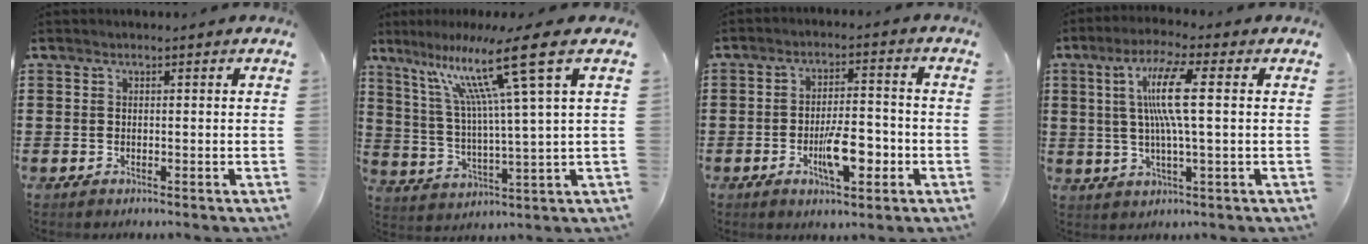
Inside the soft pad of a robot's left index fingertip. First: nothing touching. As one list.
[{"total": 14.6, "force": [7.6, -0.2, 12.5], "torque": [-0.255, -0.023, 0.111]}, {"total": 7.9, "force": [-2.7, 2.9, 6.8], "torque": [-0.115, 0.001, -0.048]}, {"total": 8.4, "force": [1.6, 1.2, 8.2], "torque": [-0.174, -0.002, 0.016]}]